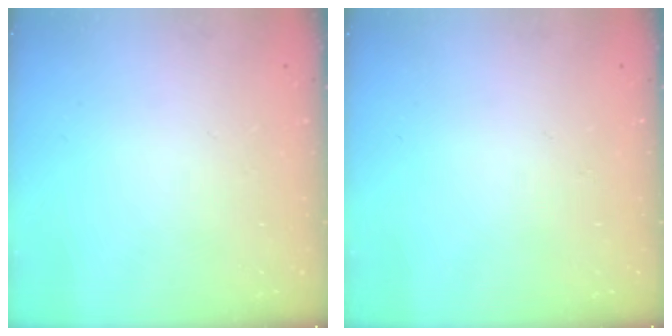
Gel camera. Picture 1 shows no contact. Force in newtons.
{"total": 0.0}